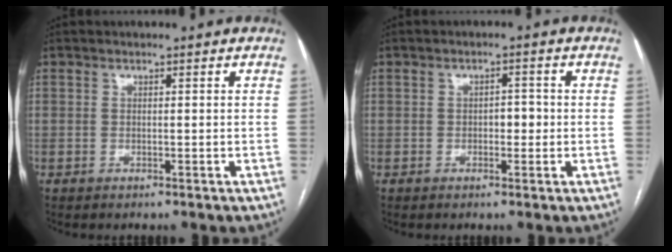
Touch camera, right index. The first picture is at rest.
{"total": 2.4, "force": [-0.2, 1.3, 2.0], "torque": [-0.026, 0.008, -0.003]}